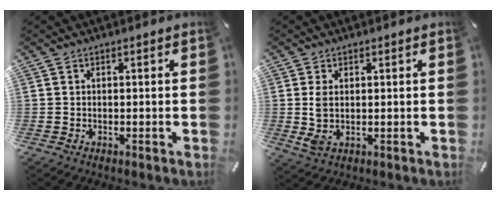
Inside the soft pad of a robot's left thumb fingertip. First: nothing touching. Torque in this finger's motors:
{"motor_torque": [0.20, 0.11, 0.64, -0.15, 0.22]}